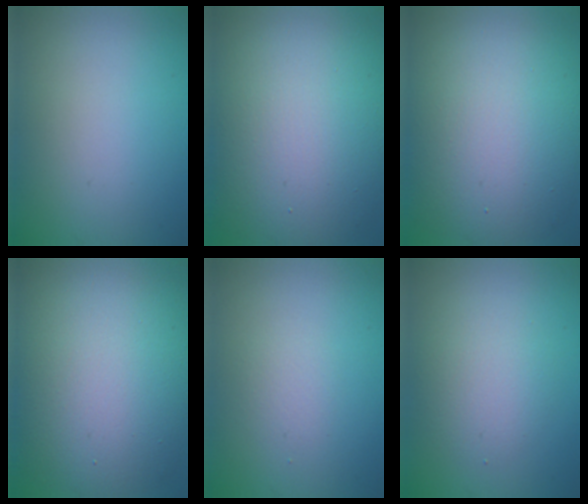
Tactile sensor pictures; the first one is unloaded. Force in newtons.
{"total": 15.1, "press": 15.1, "slide": 0.5}
{"total": 12.8, "press": 12.8, "slide": 0.5}
{"total": 13.6, "press": 13.6, "slide": 0.9}
{"total": 1.1, "press": 1.1, "slide": 0.1}
{"total": 2.9, "press": 2.9, "slide": 0.2}